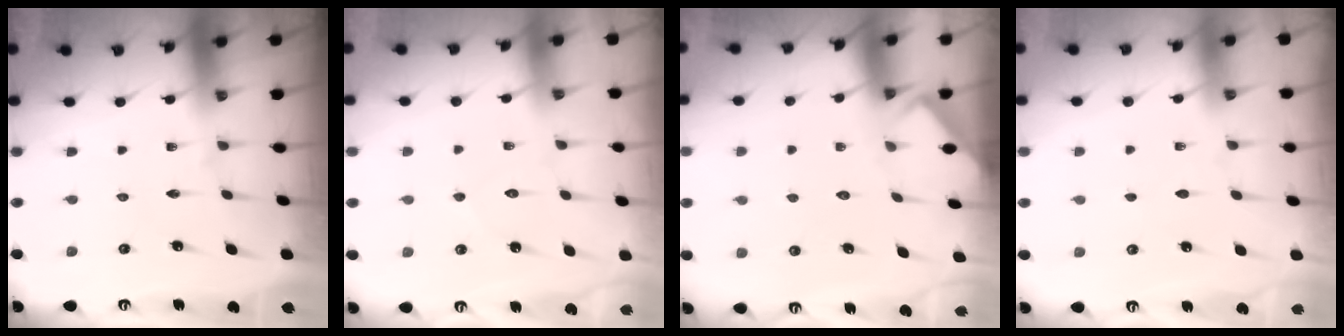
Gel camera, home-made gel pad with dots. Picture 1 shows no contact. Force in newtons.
{"total": 4.0, "press": 4.0, "slide": 0.4}
{"total": 4.4, "press": 4.4, "slide": 0.4}
{"total": 2.9, "press": 2.8, "slide": 0.4}